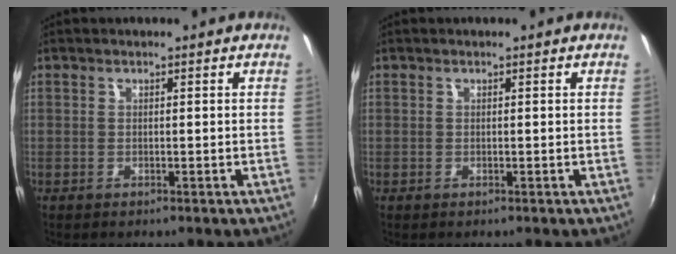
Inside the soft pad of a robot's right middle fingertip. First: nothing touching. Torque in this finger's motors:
{"motor_torque": [0.63, -0.98, 0.05, 0.01]}